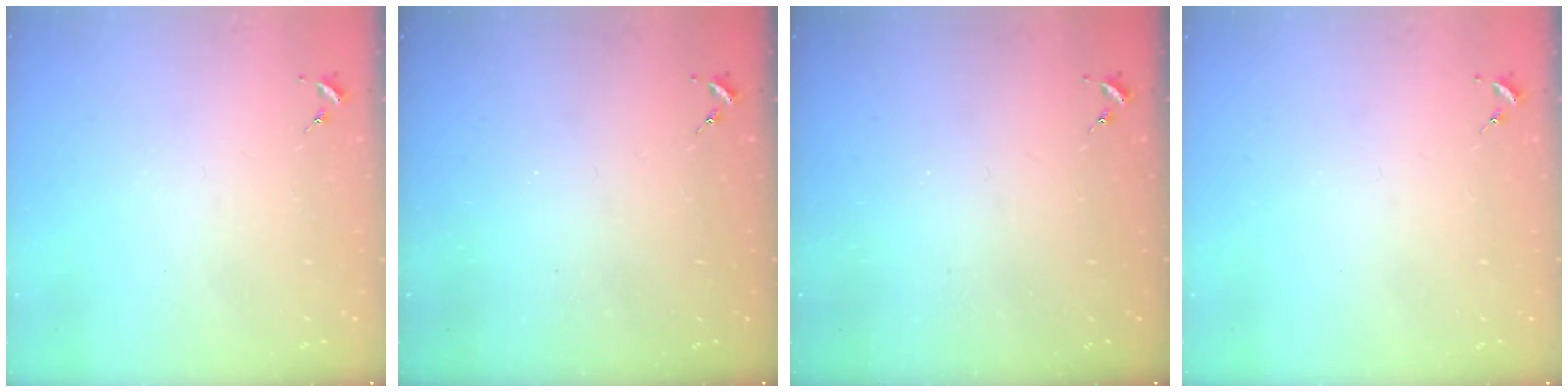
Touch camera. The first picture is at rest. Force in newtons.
{"total": 0.0}
{"total": 0.0}
{"total": 0.0}